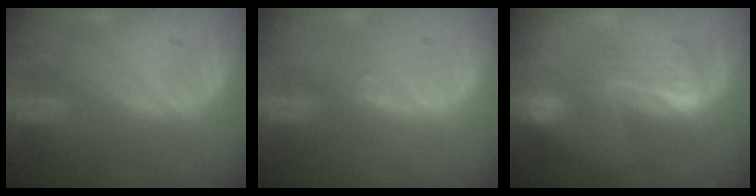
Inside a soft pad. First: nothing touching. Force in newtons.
{"total": 0.6, "press": 0.5, "slide": 0.4}
{"total": 6.5, "press": 6.4, "slide": 1.3}